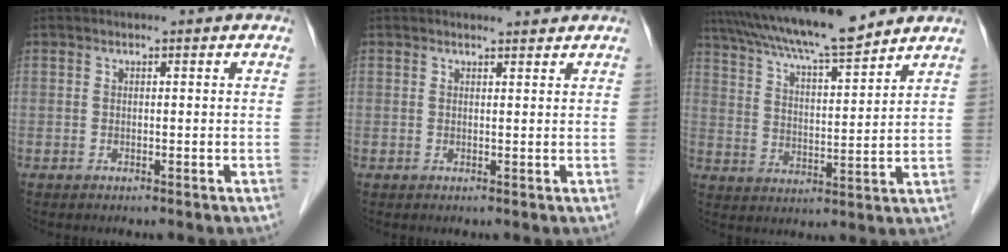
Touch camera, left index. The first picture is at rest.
{"total": 1.3, "force": [1.3, 0.1, -0.1], "torque": [-0.007, -0.005, 0.016]}
{"total": 14.3, "force": [12.6, 0.5, 6.7], "torque": [-0.118, 0.012, 0.205]}